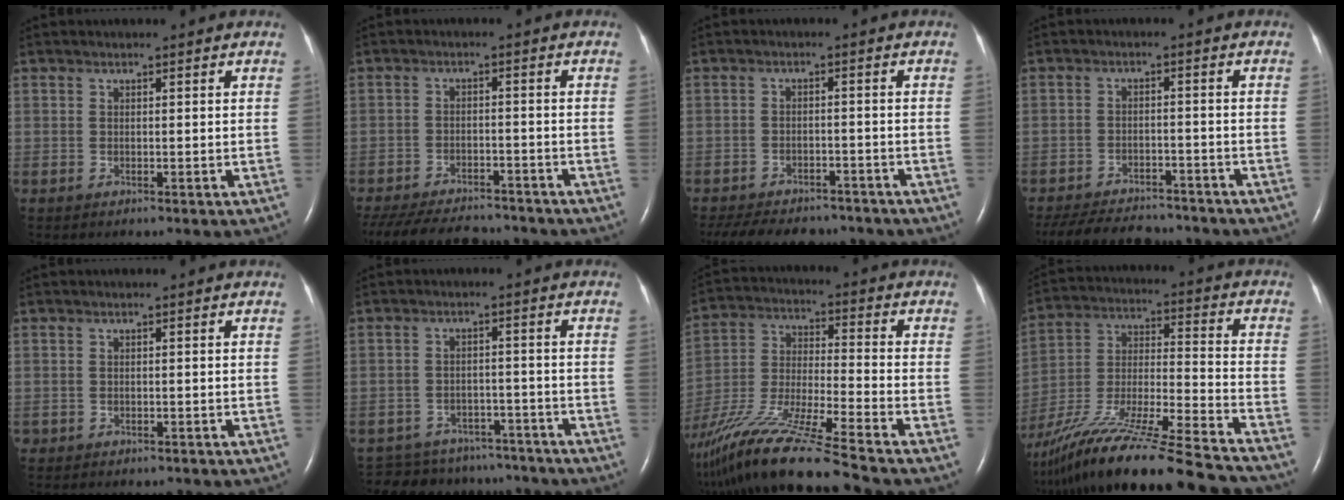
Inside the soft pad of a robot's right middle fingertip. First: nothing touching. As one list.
[{"total": 17.0, "force": [-14.8, 5.3, 6.6], "torque": [-0.176, -0.022, -0.212]}, {"total": 14.9, "force": [-12.7, 5.7, 5.3], "torque": [-0.130, -0.005, -0.169]}, {"total": 14.5, "force": [-12.9, 4.4, 5.0], "torque": [-0.115, -0.009, -0.182]}, {"total": 1.3, "force": [-1.1, 0.8, 0.2], "torque": [-0.010, 0.001, -0.013]}, {"total": 13.1, "force": [-11.8, 5.4, 2.0], "torque": [-0.042, 0.017, -0.146]}, {"total": 22.6, "force": [-18.2, 0.0, 13.4], "torque": [-0.301, -0.052, -0.340]}, {"total": 32.9, "force": [-27.7, 1.8, 17.6], "torque": [-0.298, -0.070, -0.443]}]